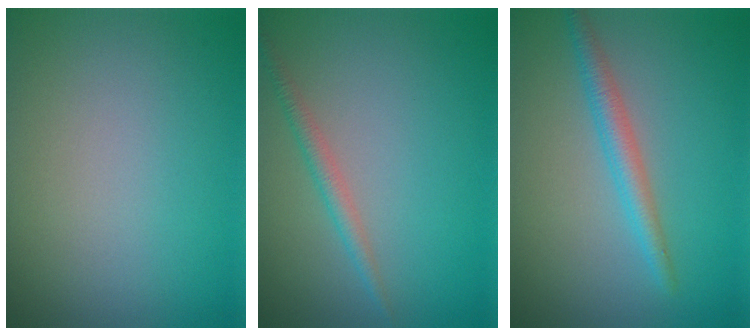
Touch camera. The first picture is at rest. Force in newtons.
{"total": 1.6, "press": 1.6, "slide": 0.1}
{"total": 2.4, "press": 2.4, "slide": 0.1}